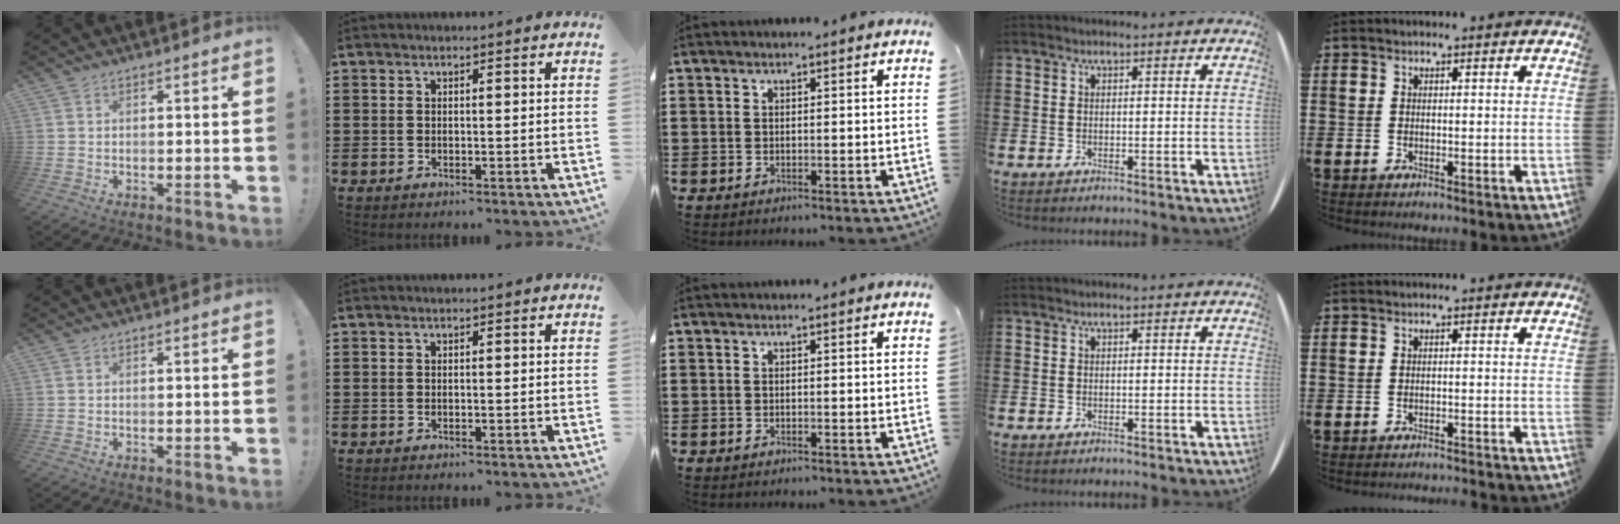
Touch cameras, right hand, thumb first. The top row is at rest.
{"little": {"total": 1.0, "force": [-1.0, -0.2, -0.1], "torque": [0.000, 0.002, -0.020]}}